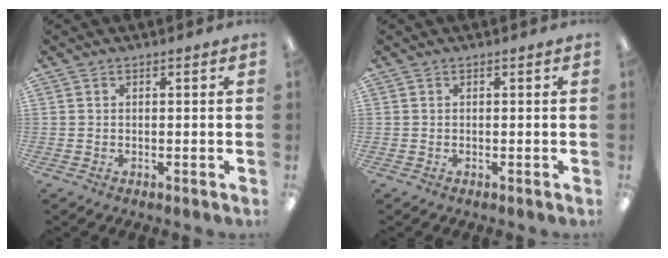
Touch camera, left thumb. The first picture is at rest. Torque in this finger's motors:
{"motor_torque": [-0.05, 0.05, -0.14, 0.14, 0.00]}